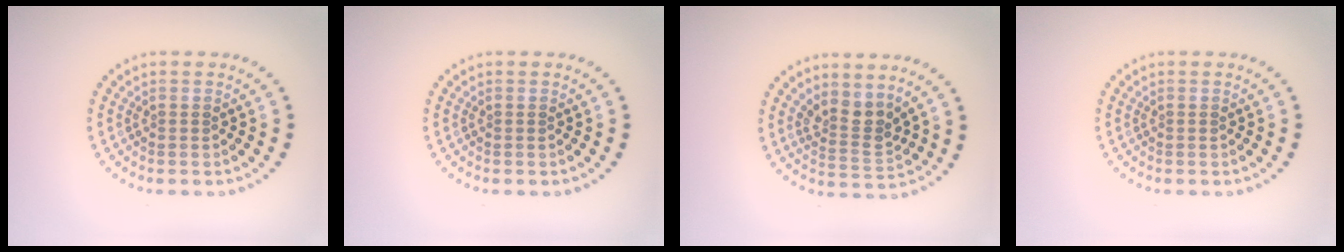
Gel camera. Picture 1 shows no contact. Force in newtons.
{"total": 0.0}
{"total": 2.7, "press": 2.2, "slide": 1.7}
{"total": 0.0}